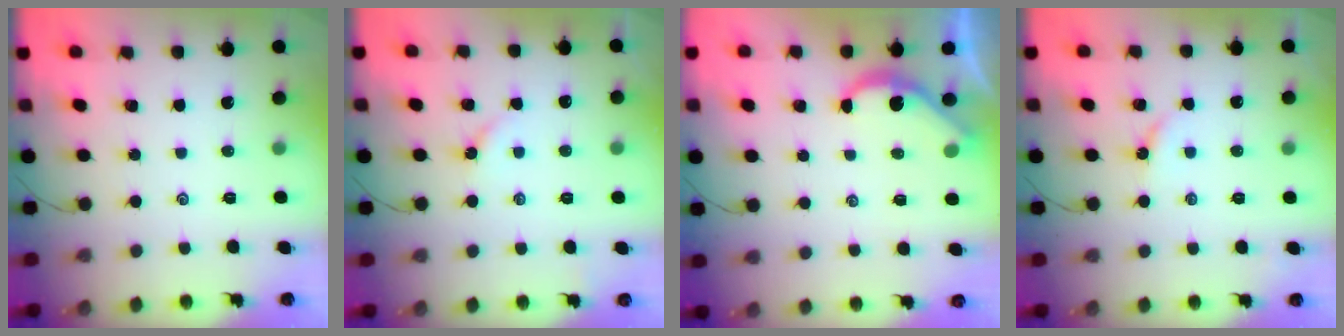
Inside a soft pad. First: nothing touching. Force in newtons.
{"total": 2.9, "press": 2.9, "slide": 0.4}
{"total": 3.3, "press": 3.3, "slide": 0.3}
{"total": 2.7, "press": 2.7, "slide": 0.3}